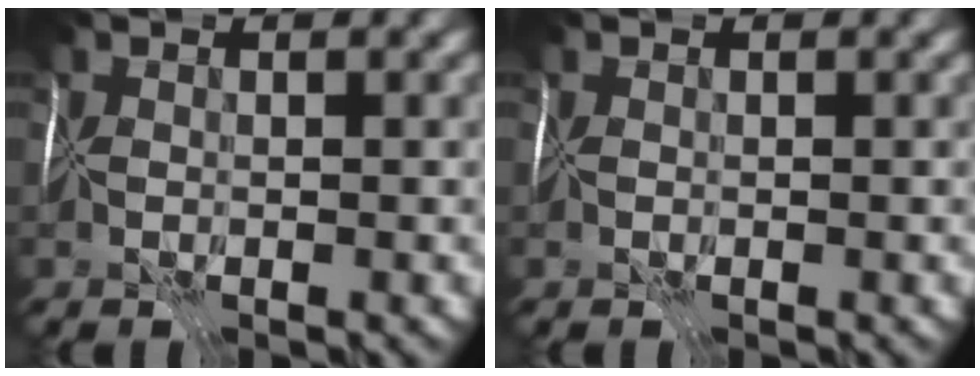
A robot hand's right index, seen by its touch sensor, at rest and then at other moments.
{"total": 0.0}